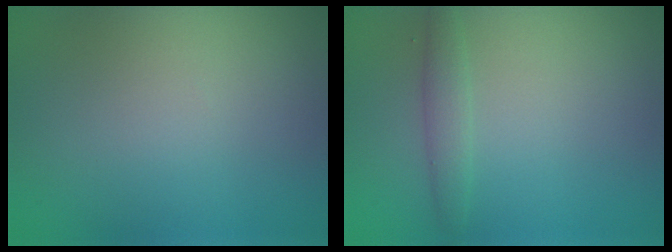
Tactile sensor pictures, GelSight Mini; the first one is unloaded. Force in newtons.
{"total": 1.7, "press": 1.7, "slide": 0.1}